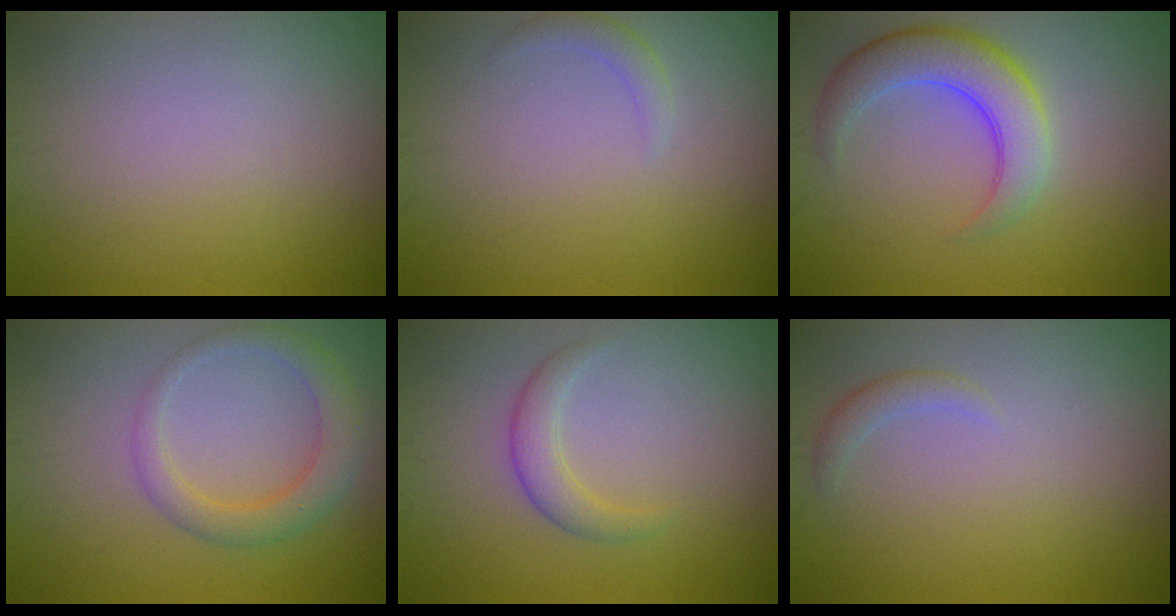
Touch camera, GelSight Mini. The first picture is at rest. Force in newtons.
{"total": 1.2, "press": 1.2, "slide": 0.2}
{"total": 5.3, "press": 5.3, "slide": 0.4}
{"total": 3.3, "press": 3.3, "slide": 0.1}
{"total": 2.1, "press": 2.1, "slide": 0.1}
{"total": 1.1, "press": 1.1, "slide": 0.1}